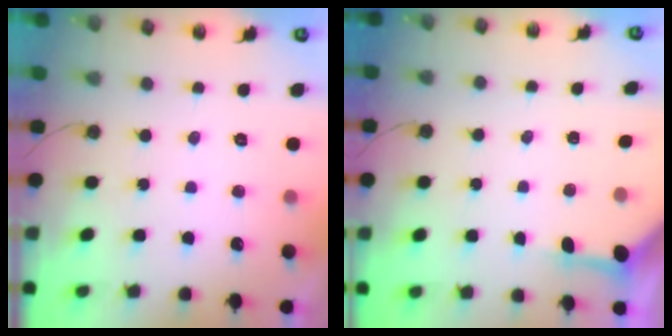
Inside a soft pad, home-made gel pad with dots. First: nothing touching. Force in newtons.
{"total": 3.8, "press": 3.8, "slide": 0.4}